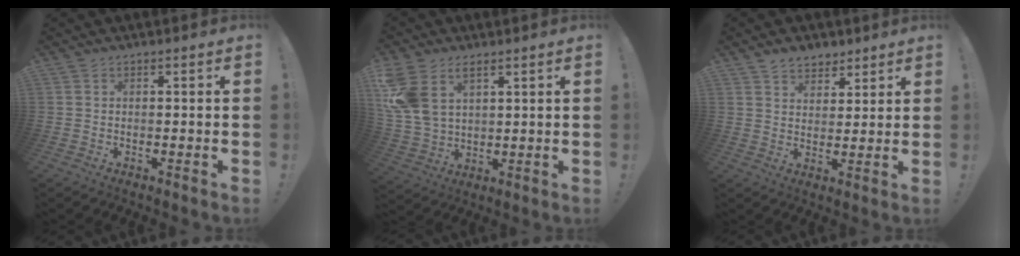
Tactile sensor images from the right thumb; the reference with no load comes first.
{"total": 10.7, "force": [5.2, 6.9, 6.2], "torque": [-0.129, -0.024, 0.103]}
{"total": 5.9, "force": [4.5, 3.8, 0.8], "torque": [-0.009, -0.030, 0.085]}